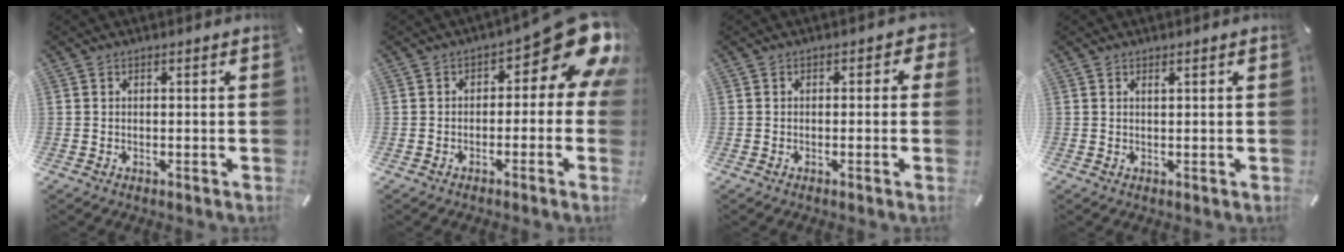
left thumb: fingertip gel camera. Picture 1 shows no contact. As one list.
[{"total": 13.0, "force": [5.0, 5.9, 10.4], "torque": [-0.127, -0.045, 0.083]}, {"total": 2.1, "force": [-0.6, 1.5, 1.3], "torque": [-0.018, 0.005, -0.015]}, {"total": 0.8, "force": [0.4, 0.1, 0.7], "torque": [-0.013, 0.000, 0.007]}]